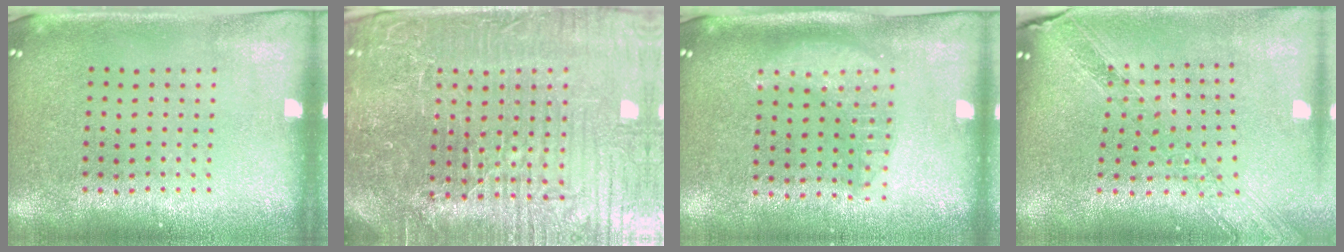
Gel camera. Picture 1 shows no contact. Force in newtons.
{"total": 7.1, "press": 6.4, "slide": 3.2}
{"total": 1.6, "press": 1.4, "slide": 0.7}
{"total": 1.3, "press": 1.3, "slide": 0.4}